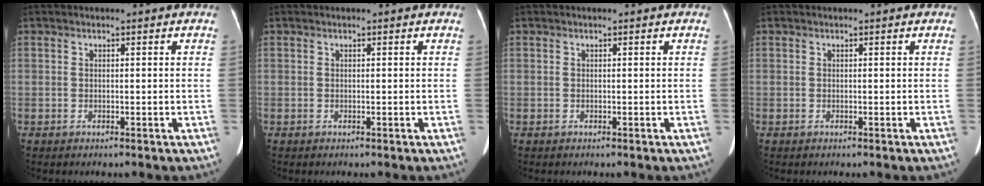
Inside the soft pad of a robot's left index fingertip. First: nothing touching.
{"total": 0.0}
{"total": 0.0}
{"total": 0.0}